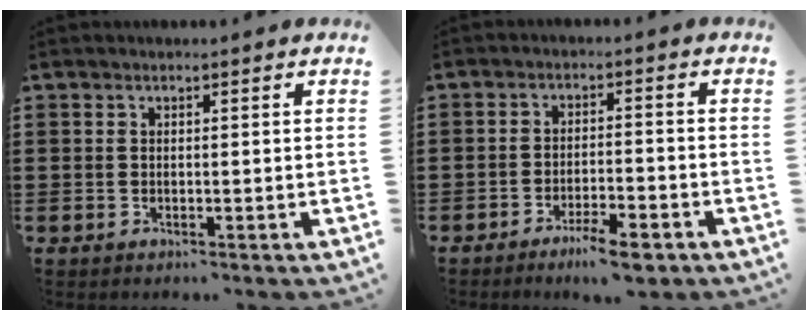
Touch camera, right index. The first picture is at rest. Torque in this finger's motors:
{"motor_torque": [2.09, -0.05, 0.33, 0.09]}